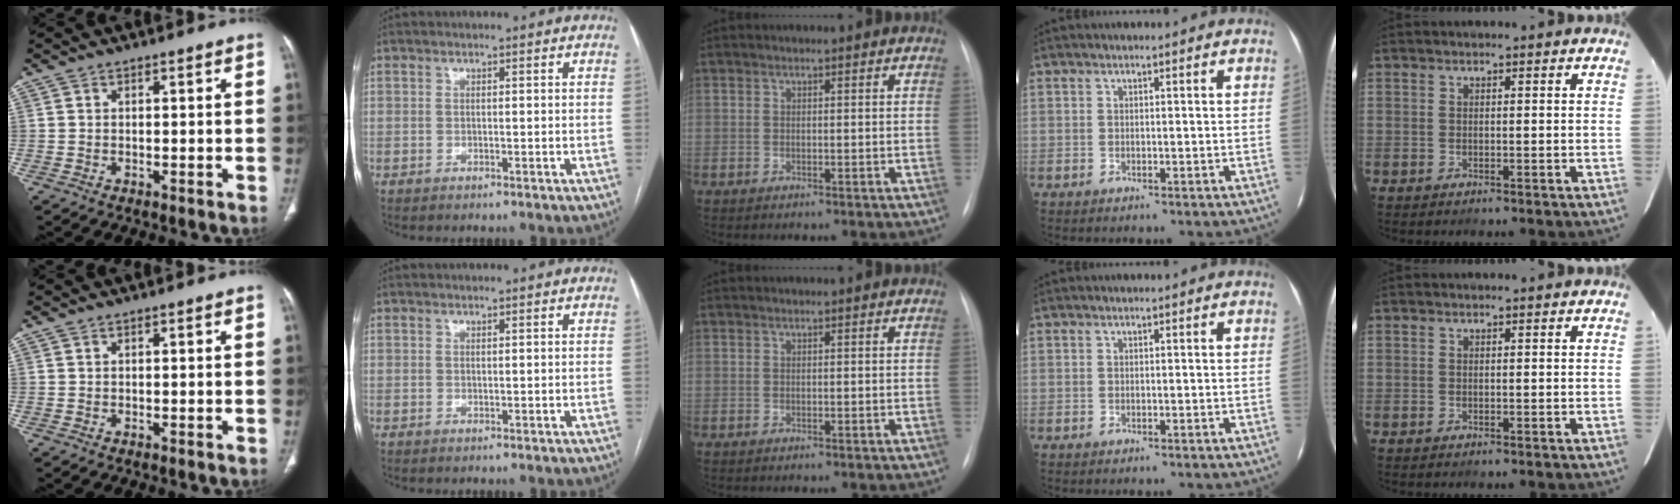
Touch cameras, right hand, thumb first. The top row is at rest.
{}